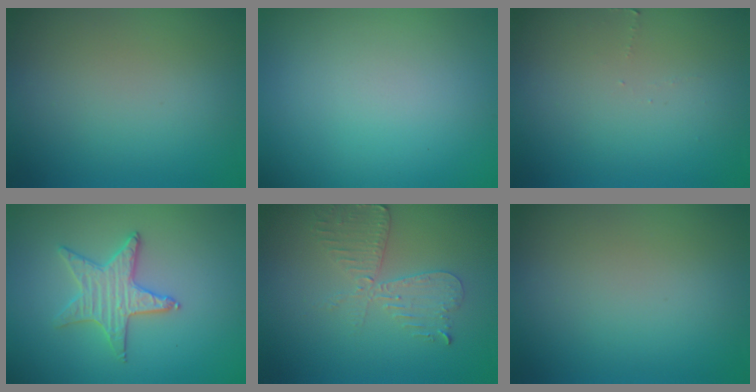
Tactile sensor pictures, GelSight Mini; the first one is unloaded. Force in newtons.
{"total": 0.0}
{"total": 0.5, "press": 0.5, "slide": 0.1}
{"total": 2.4, "press": 2.4, "slide": 0.2}
{"total": 2.6, "press": 2.5, "slide": 0.5}
{"total": 0.0}